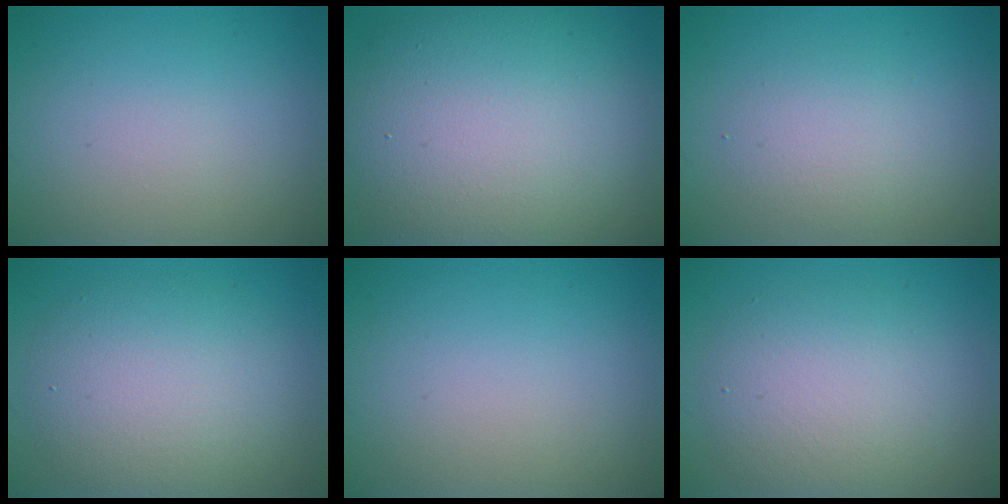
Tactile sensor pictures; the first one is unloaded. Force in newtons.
{"total": 13.7, "press": 13.7, "slide": 0.7}
{"total": 2.4, "press": 2.4, "slide": 0.2}
{"total": 6.6, "press": 6.6, "slide": 0.4}
{"total": 0.0}
{"total": 5.1, "press": 5.1, "slide": 0.1}